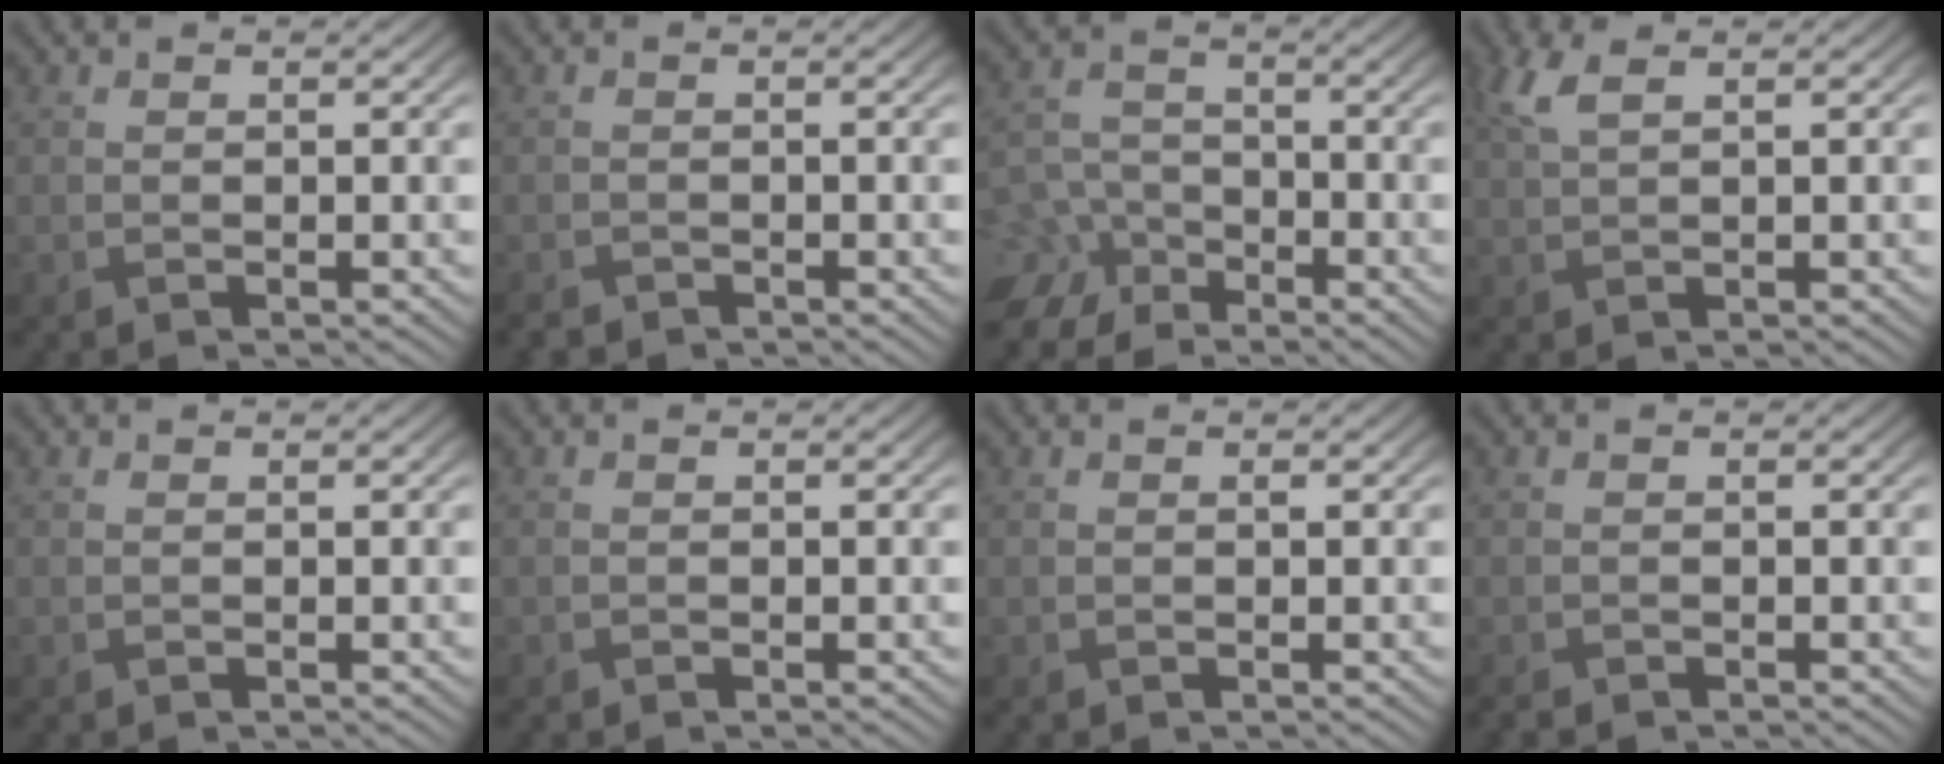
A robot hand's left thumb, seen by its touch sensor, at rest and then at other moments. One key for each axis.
{"total": 1.4, "fx": -1.3, "fy": 0.5, "fz": 0.2, "tx": -0.004, "ty": -0.004, "tz": -0.027}
{"total": 8.4, "fx": -6.1, "fy": 5.1, "fz": 2.7, "tx": -0.058, "ty": -0.015, "tz": -0.118}
{"total": 3.1, "fx": 1.5, "fy": 0.9, "fz": 2.5, "tx": -0.065, "ty": 0.010, "tz": 0.031}
{"total": 0.0}
{"total": 0.0}
{"total": 0.0}
{"total": 1.1, "fx": -1.0, "fy": 0.2, "fz": 0.2, "tx": -0.004, "ty": -0.004, "tz": -0.020}